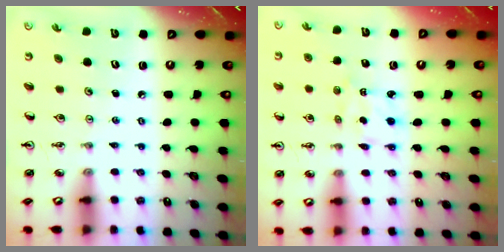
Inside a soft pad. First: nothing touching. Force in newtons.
{"total": 2.1, "press": 2.0, "slide": 0.6}